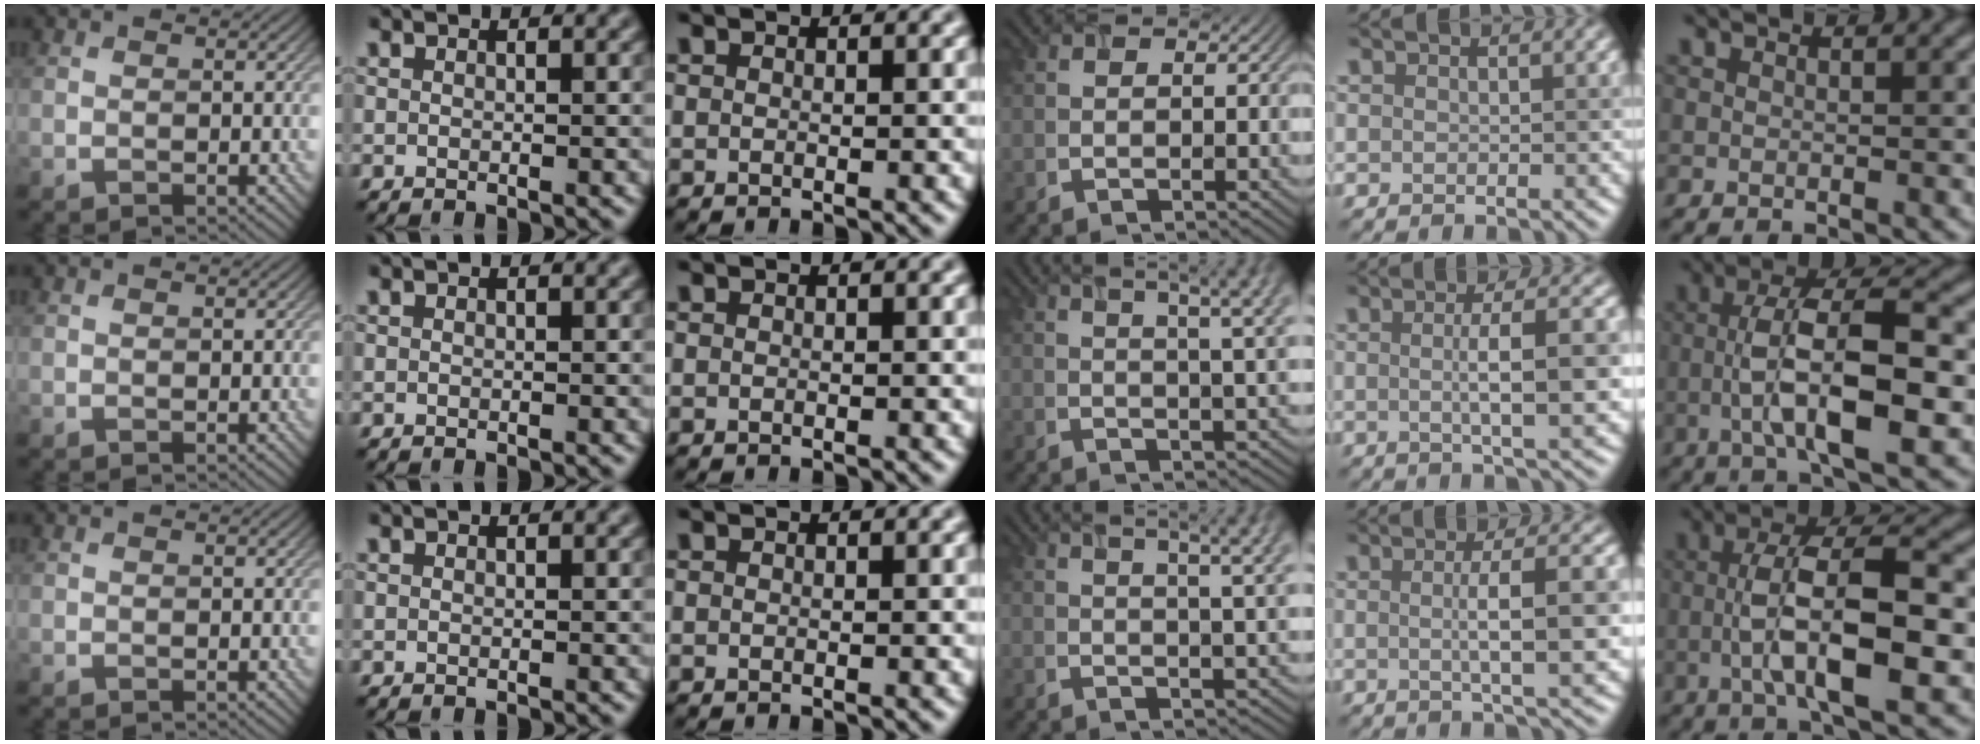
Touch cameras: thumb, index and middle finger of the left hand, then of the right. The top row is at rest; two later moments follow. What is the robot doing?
{"motion": "screw", "object": "timer"}